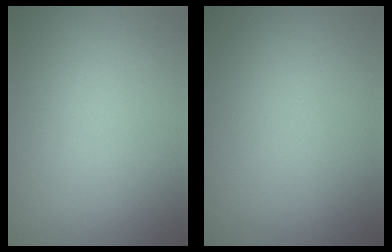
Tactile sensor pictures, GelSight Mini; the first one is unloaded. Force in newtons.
{"total": 0.0}